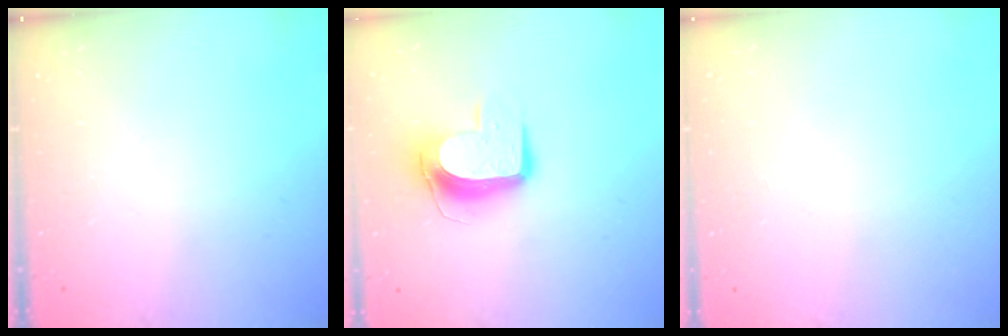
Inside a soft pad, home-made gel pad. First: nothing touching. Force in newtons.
{"total": 10.6, "press": 10.5, "slide": 1.0}
{"total": 0.0}